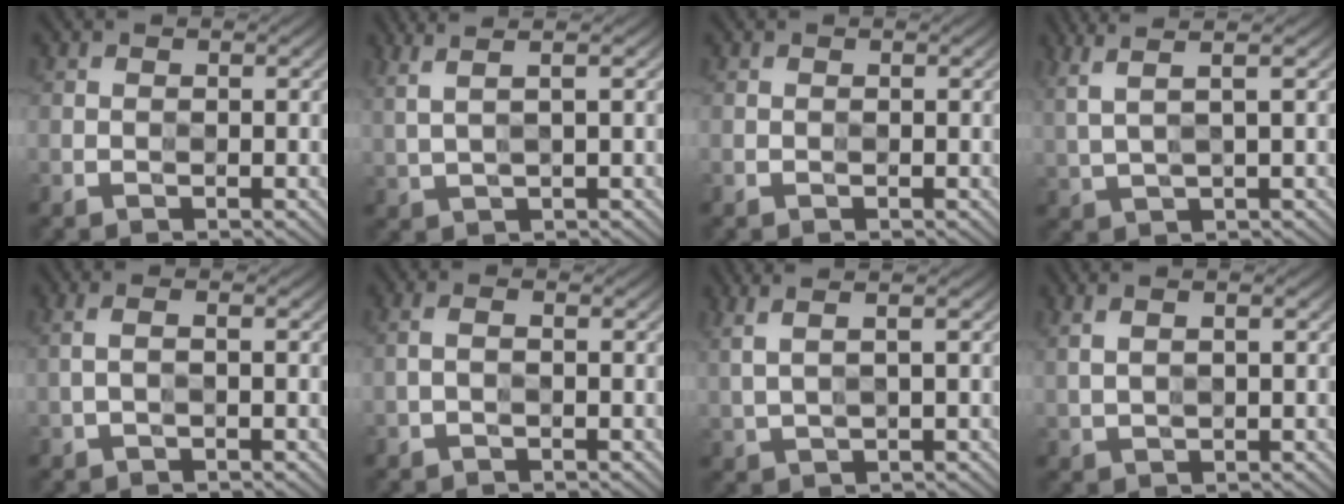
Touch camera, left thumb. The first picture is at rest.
{"total": 4.5, "force": [2.4, 1.1, 3.7], "torque": [-0.067, 0.014, 0.030]}
{"total": 0.0}
{"total": 5.3, "force": [2.7, 1.1, 4.4], "torque": [-0.096, 0.015, 0.056]}
{"total": 1.8, "force": [-0.1, 0.4, 1.7], "torque": [-0.038, 0.007, -0.005]}
{"total": 1.3, "force": [-0.3, 0.4, 1.3], "torque": [-0.029, 0.004, -0.009]}
{"total": 4.7, "force": [2.3, 1.2, 3.9], "torque": [-0.071, 0.013, 0.032]}
{"total": 3.7, "force": [1.9, 1.0, 3.0], "torque": [-0.051, 0.002, 0.027]}